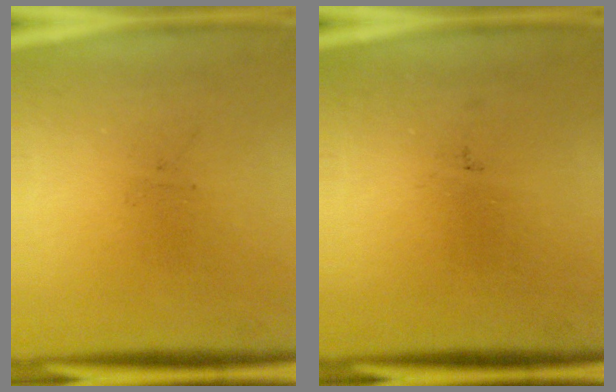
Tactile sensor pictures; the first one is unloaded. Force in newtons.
{"total": 0.0}